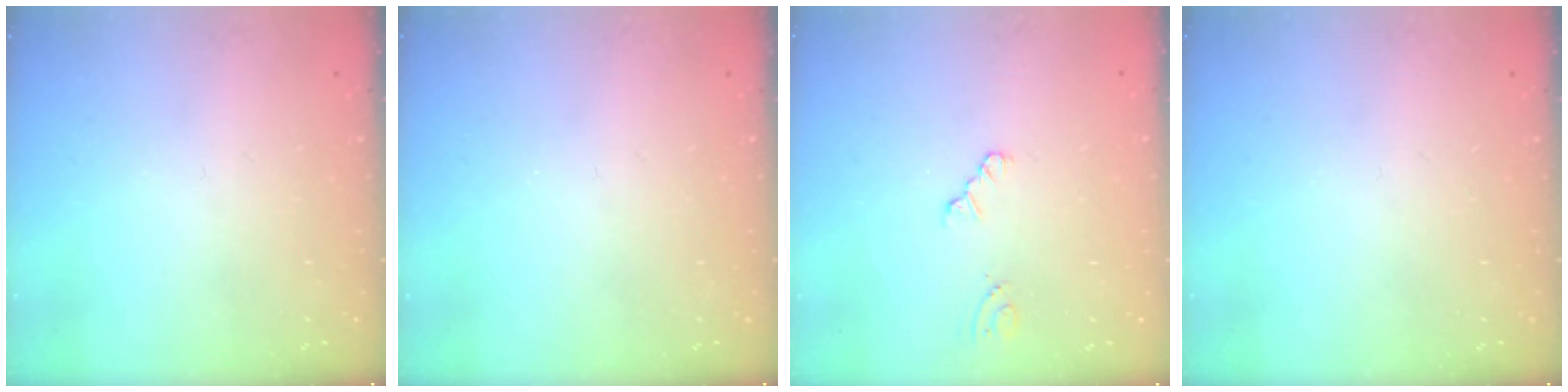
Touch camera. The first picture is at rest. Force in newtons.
{"total": 0.0}
{"total": 1.2, "press": 1.2, "slide": 0.2}
{"total": 0.0}